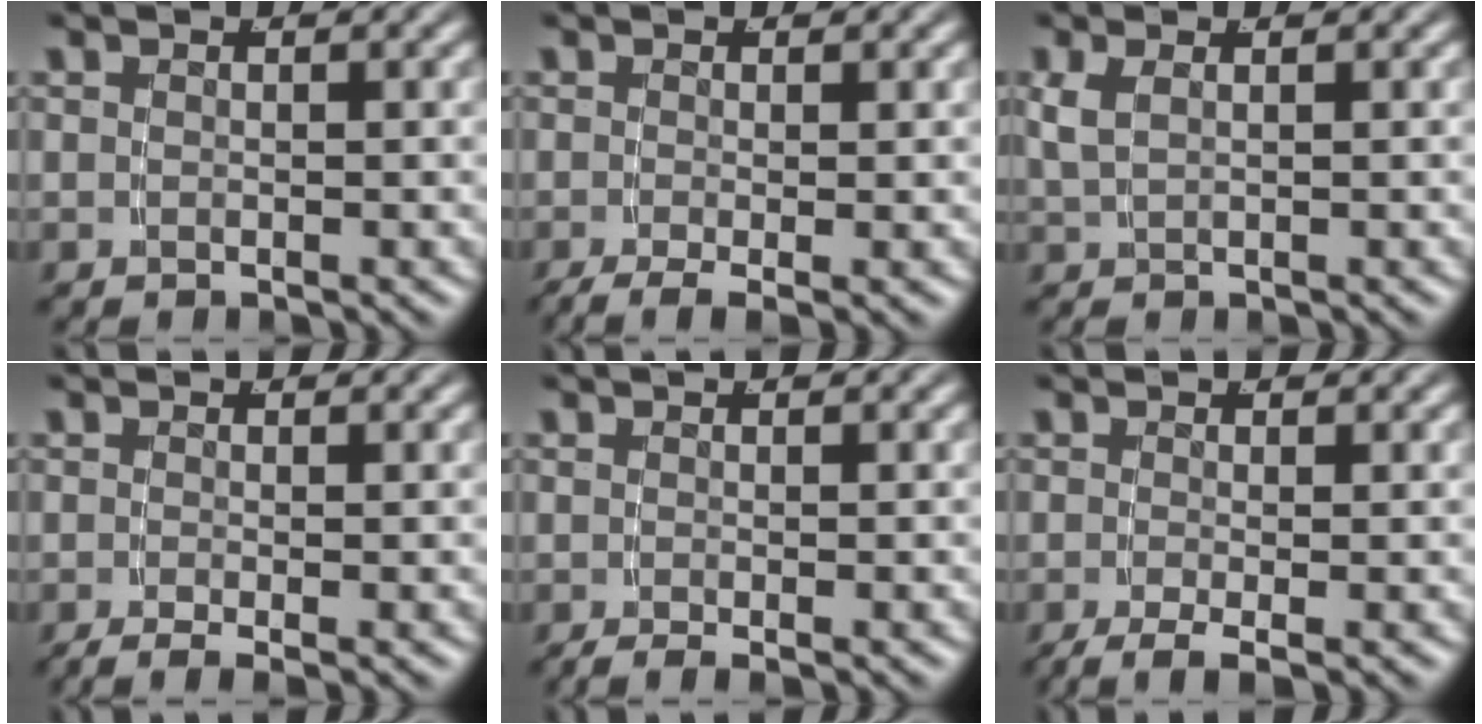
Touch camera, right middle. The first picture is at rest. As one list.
[{"total": 3.1, "force": [-2.4, 0.7, 1.9], "torque": [-0.032, -0.017, -0.029]}, {"total": 1.8, "force": [0.7, 0.9, 1.4], "torque": [-0.032, 0.003, 0.018]}, {"total": 2.1, "force": [-1.6, 0.1, 1.3], "torque": [-0.020, -0.010, -0.022]}, {"total": 1.2, "force": [-1.0, -0.3, 0.7], "torque": [-0.007, -0.005, -0.013]}, {"total": 3.4, "force": [-2.5, 0.8, 2.1], "torque": [-0.041, -0.021, -0.030]}]